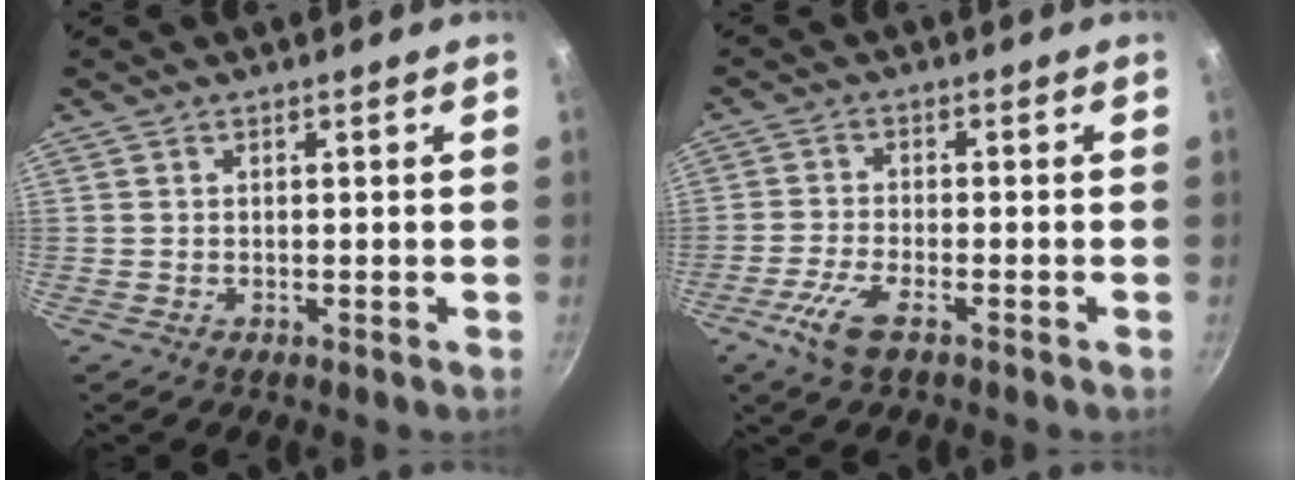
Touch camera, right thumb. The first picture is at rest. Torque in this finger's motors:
{"motor_torque": [0.86, 0.45, 0.69, -0.83, 0.04]}